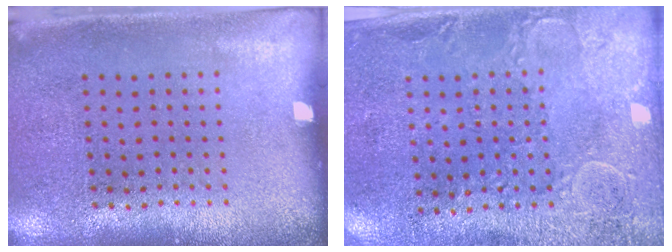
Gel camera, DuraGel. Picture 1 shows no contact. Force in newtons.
{"total": 2.9, "press": 2.4, "slide": 1.6}